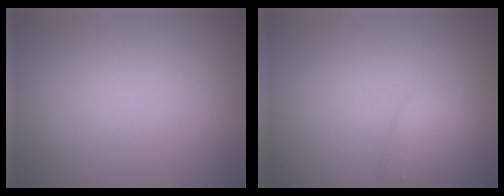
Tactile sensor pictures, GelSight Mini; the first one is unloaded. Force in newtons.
{"total": 1.8, "press": 1.8, "slide": 0.2}